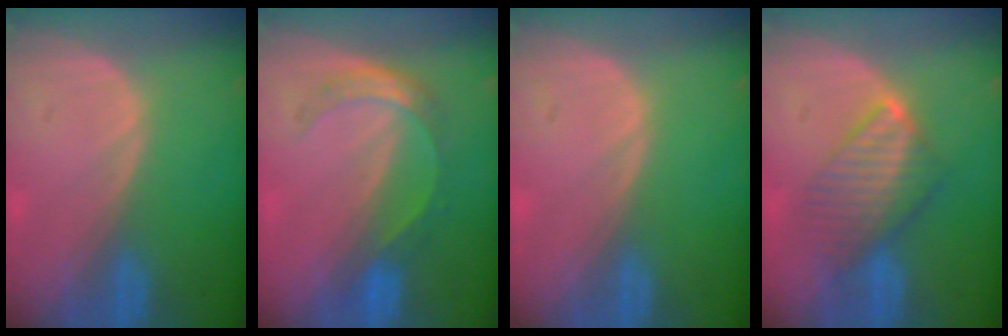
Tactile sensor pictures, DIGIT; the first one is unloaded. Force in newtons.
{"total": 5.5, "press": 4.8, "slide": 2.8}
{"total": 0.0}
{"total": 6.4, "press": 6.4, "slide": 0.6}